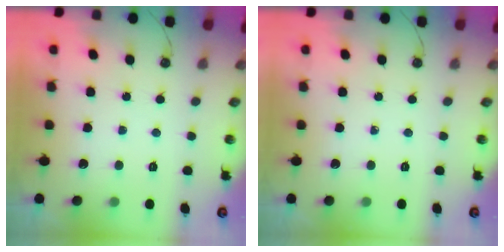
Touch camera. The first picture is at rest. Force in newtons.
{"total": 0.0}